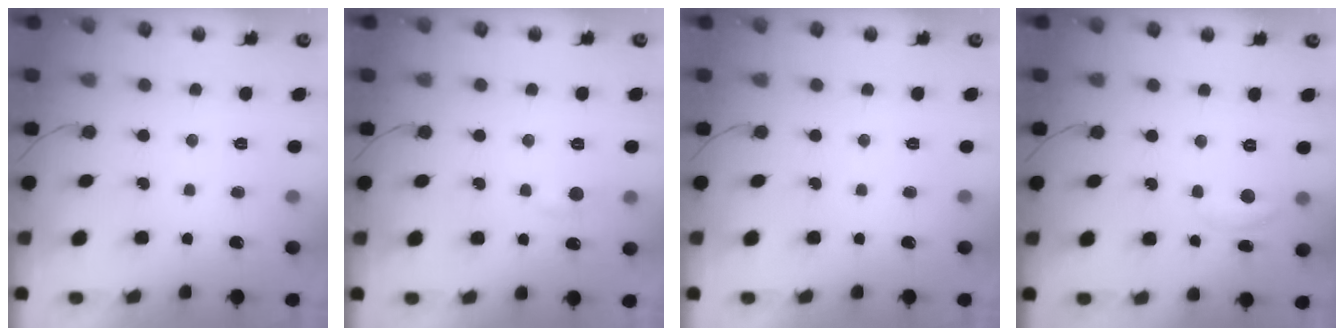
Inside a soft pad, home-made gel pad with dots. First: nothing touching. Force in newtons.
{"total": 4.4, "press": 4.3, "slide": 0.5}
{"total": 0.0}
{"total": 5.0, "press": 4.9, "slide": 0.2}